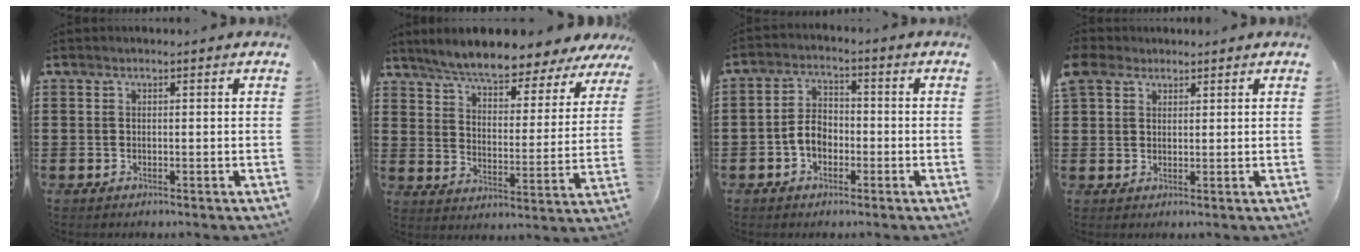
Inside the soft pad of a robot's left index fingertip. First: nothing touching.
{"total": 6.6, "force": [6.3, 0.1, 1.9], "torque": [-0.069, -0.041, 0.107]}
{"total": 4.4, "force": [-1.6, 3.0, 2.8], "torque": [-0.068, 0.006, -0.035]}
{"total": 3.8, "force": [2.5, 2.7, 0.8], "torque": [-0.032, 0.014, 0.048]}